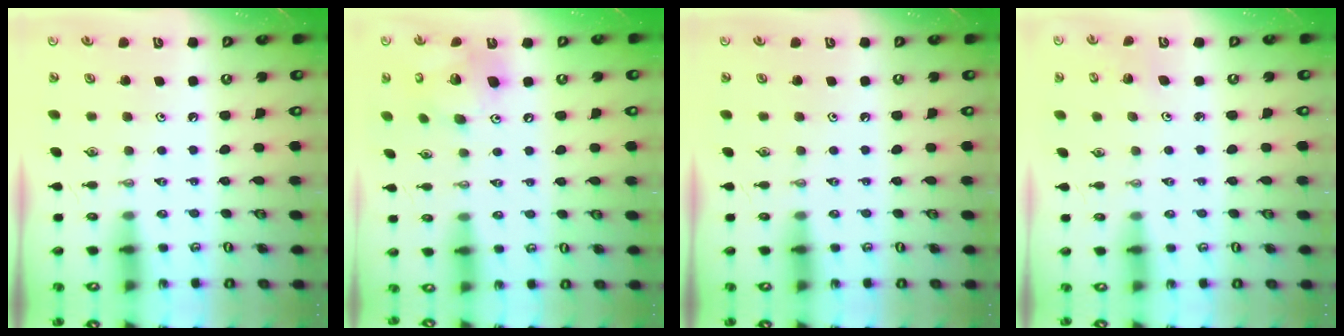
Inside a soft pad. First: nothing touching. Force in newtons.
{"total": 17.3, "press": 16.9, "slide": 3.6}
{"total": 0.0}
{"total": 1.0, "press": 1.0, "slide": 0.1}